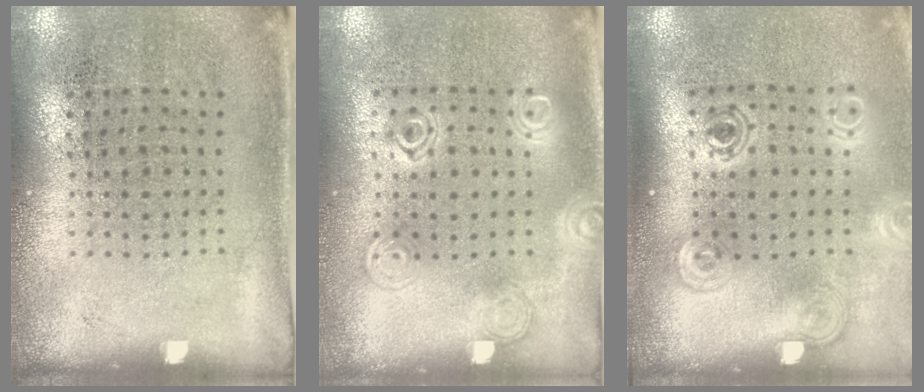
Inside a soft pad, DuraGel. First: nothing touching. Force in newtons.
{"total": 1.0, "press": 1.0, "slide": 0.1}
{"total": 1.8, "press": 1.3, "slide": 1.2}